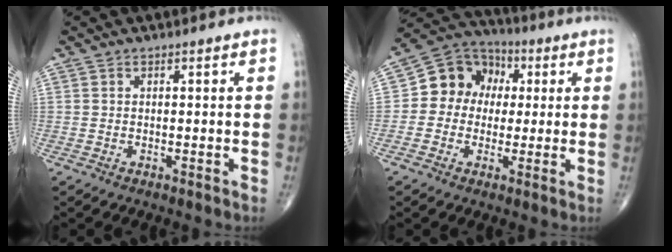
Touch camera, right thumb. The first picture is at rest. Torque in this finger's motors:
{"motor_torque": [0.06, 0.07, 0.47, 0.21, 0.06]}